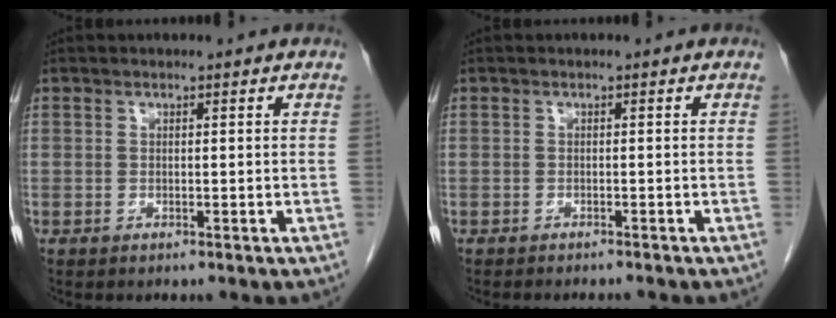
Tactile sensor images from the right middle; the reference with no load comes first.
{"total": 2.9, "force": [-2.7, 0.4, 1.0], "torque": [-0.015, -0.006, -0.034]}